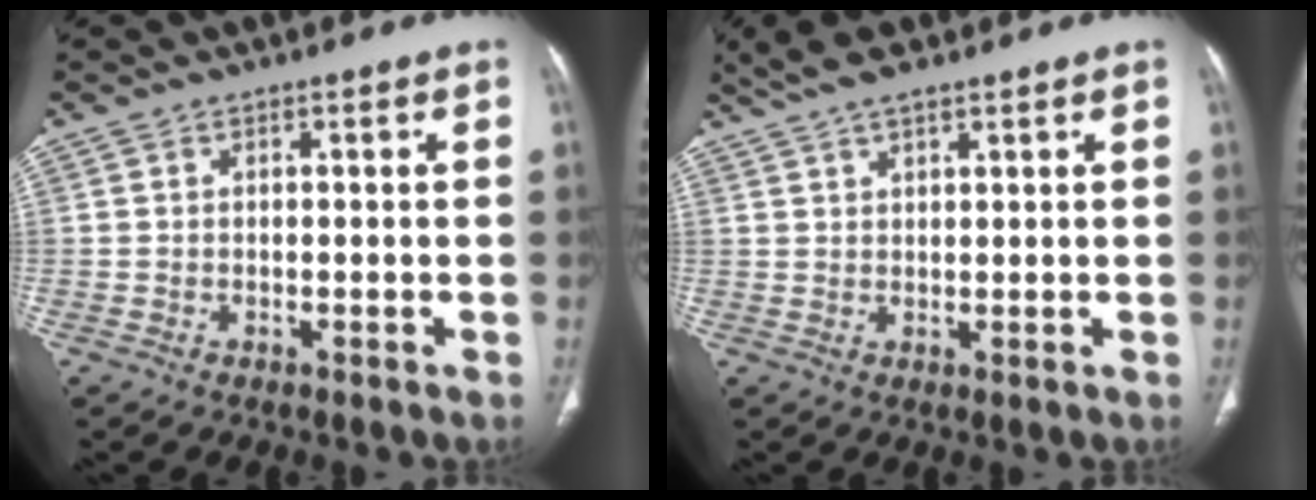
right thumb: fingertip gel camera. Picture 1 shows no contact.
{"total": 5.9, "force": [4.4, 1.6, 3.6], "torque": [-0.069, 0.002, 0.083]}